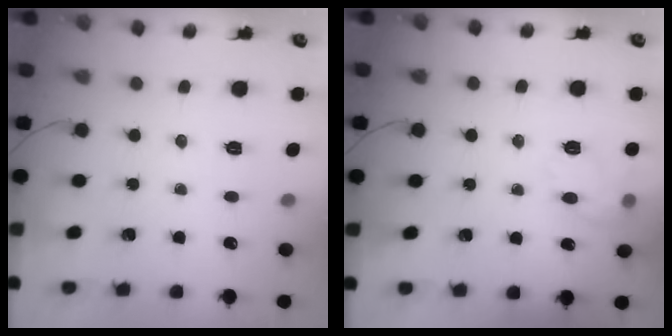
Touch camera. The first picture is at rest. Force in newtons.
{"total": 10.2, "press": 10.2, "slide": 0.2}